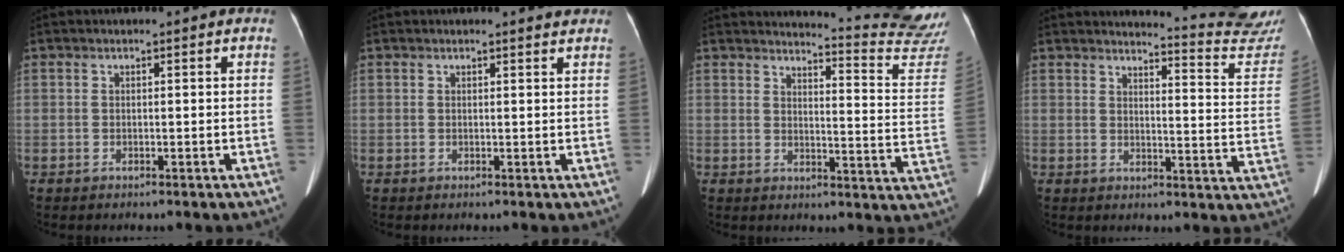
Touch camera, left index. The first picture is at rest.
{"total": 1.4, "force": [1.4, 0.0, 0.1], "torque": [-0.009, -0.006, 0.012]}
{"total": 17.1, "force": [16.9, -1.6, 2.0], "torque": [-0.021, -0.149, 0.169]}
{"total": 15.1, "force": [15.0, -1.2, 0.9], "torque": [-0.001, -0.128, 0.145]}